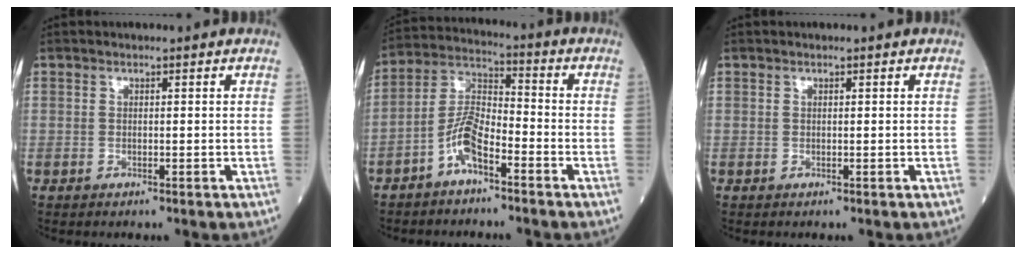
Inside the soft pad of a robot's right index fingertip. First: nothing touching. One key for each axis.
{"total": 7.2, "fx": -4.0, "fy": 2.2, "fz": 5.5, "tx": -0.124, "ty": 0.017, "tz": -0.080}
{"total": 0.0}